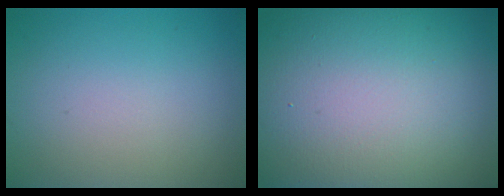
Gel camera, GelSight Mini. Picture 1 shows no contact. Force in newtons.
{"total": 24.0, "press": 24.0, "slide": 1.2}